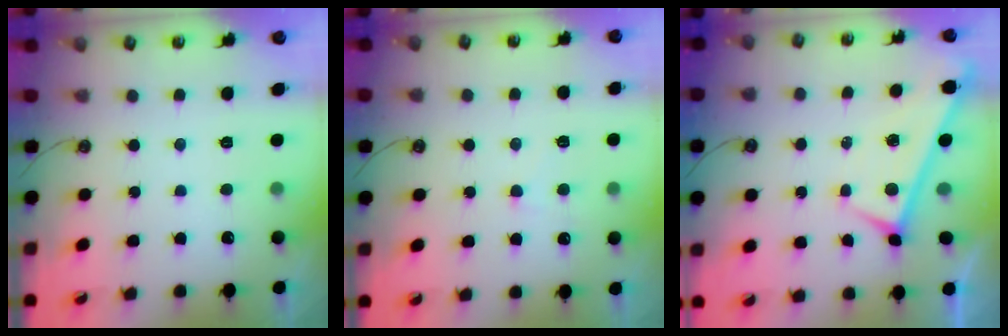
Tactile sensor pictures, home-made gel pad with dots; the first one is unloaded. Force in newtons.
{"total": 5.0, "press": 4.9, "slide": 0.5}
{"total": 0.0}